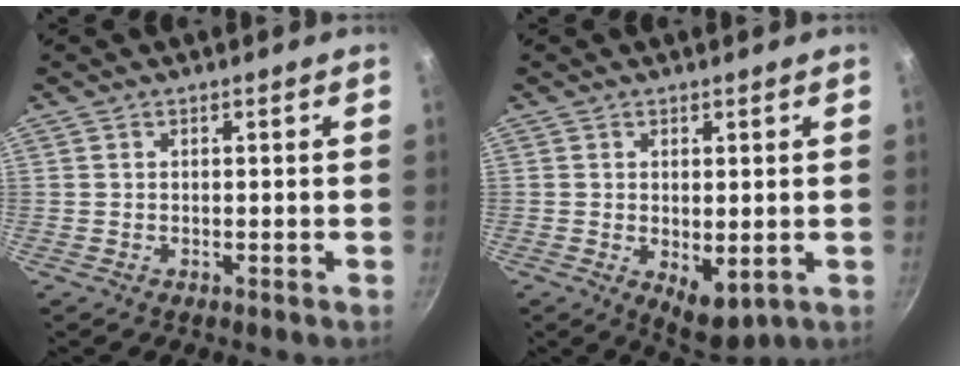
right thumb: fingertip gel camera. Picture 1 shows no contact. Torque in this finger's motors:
{"motor_torque": [-0.18, 0.31, -0.31, 0.12, 0.14]}